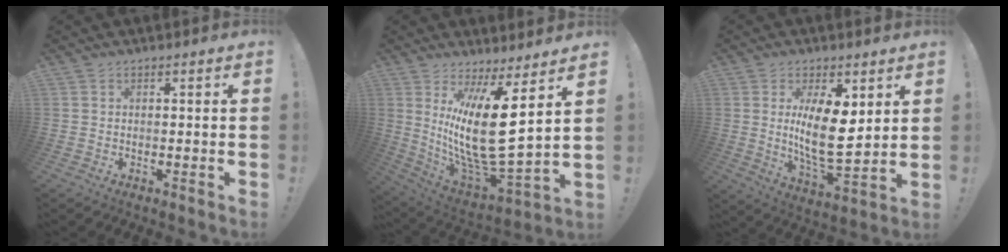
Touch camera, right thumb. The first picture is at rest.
{"total": 20.7, "force": [5.5, 5.5, 19.2], "torque": [-0.375, -0.071, 0.090]}
{"total": 13.2, "force": [3.1, 5.2, 11.7], "torque": [-0.210, -0.032, 0.051]}